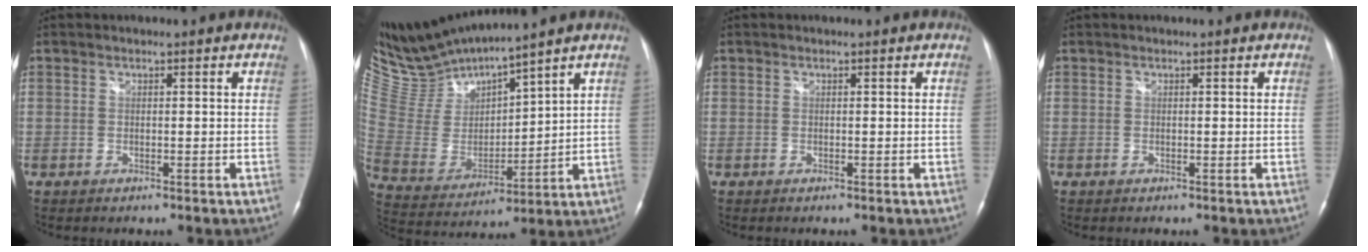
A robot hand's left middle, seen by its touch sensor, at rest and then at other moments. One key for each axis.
{"total": 11.9, "fx": 11.6, "fy": -0.7, "fz": 2.5, "tx": -0.075, "ty": -0.007, "tz": 0.251}
{"total": 0.0}
{"total": 0.0}